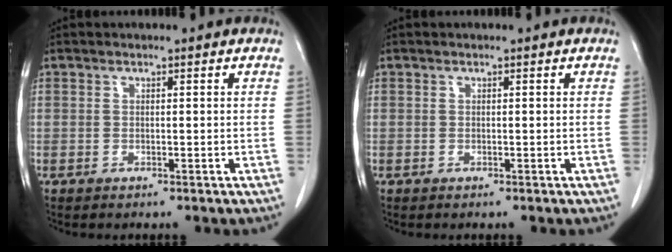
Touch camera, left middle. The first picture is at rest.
{"total": 0.0}